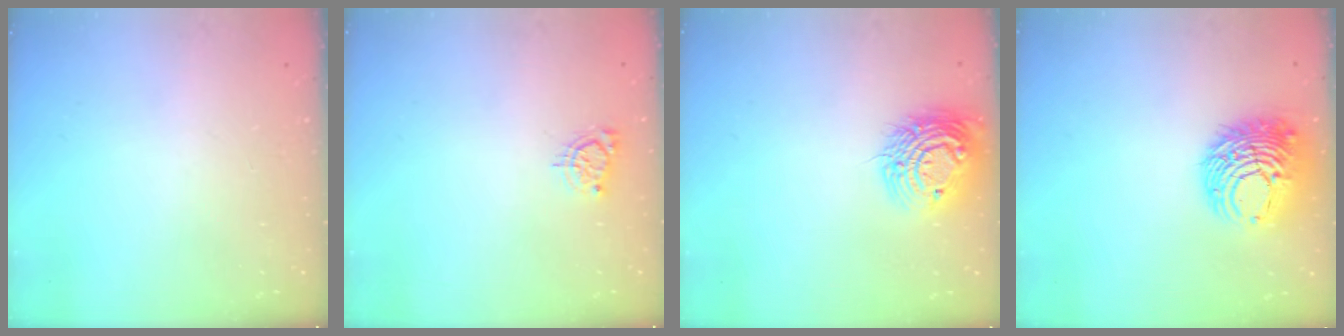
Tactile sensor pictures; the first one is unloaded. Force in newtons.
{"total": 4.6, "press": 4.6, "slide": 0.5}
{"total": 15.1, "press": 15.0, "slide": 1.1}
{"total": 12.1, "press": 12.0, "slide": 1.4}